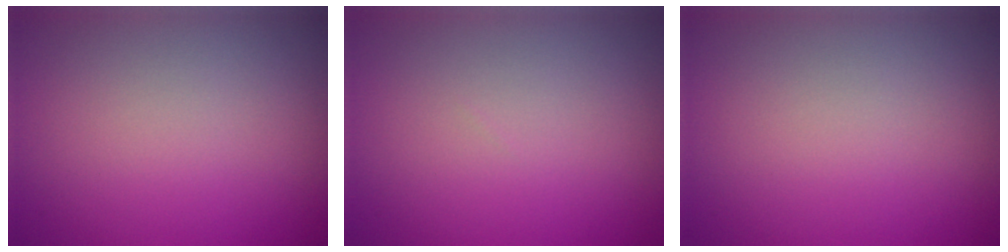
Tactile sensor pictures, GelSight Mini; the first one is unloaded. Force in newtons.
{"total": 0.0}
{"total": 0.0}